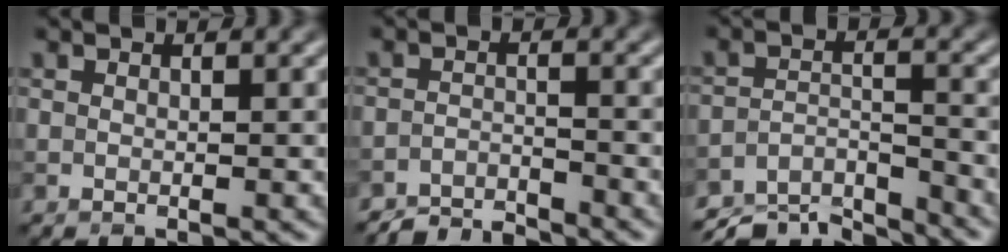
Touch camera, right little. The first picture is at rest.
{"total": 3.7, "force": [-3.6, 0.4, 0.6], "torque": [-0.010, -0.003, -0.069]}
{"total": 7.6, "force": [-7.1, 1.6, 2.2], "torque": [-0.040, -0.014, -0.122]}